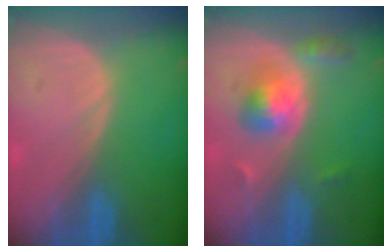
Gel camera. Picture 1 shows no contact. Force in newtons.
{"total": 5.1, "press": 4.9, "slide": 1.4}